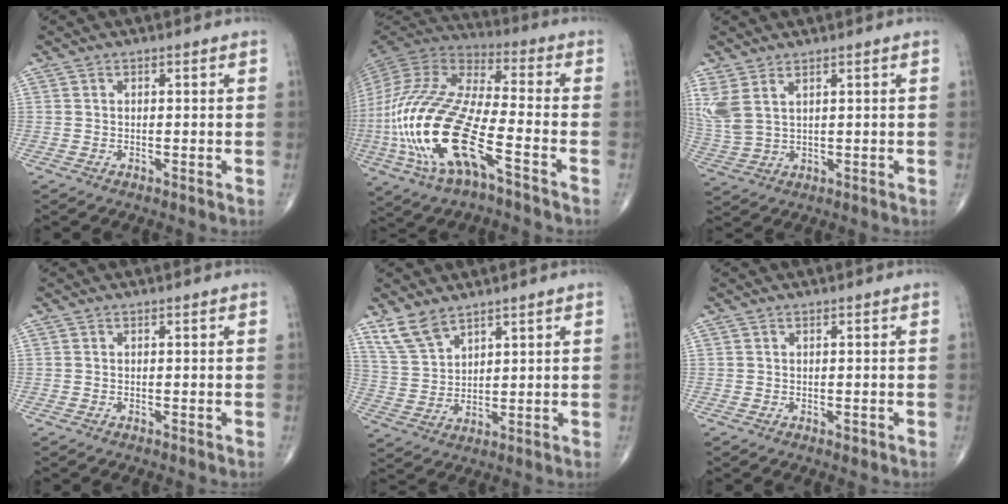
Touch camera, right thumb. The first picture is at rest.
{"total": 25.7, "force": [-8.7, 9.1, 22.4], "torque": [-0.548, 0.008, -0.162]}
{"total": 7.3, "force": [3.4, 3.5, 5.4], "torque": [-0.142, -0.004, 0.082]}
{"total": 0.0}
{"total": 6.6, "force": [5.1, 2.9, 3.1], "torque": [-0.055, -0.020, 0.112]}
{"total": 0.6, "force": [-0.2, 0.4, 0.4], "torque": [-0.004, -0.001, -0.002]}